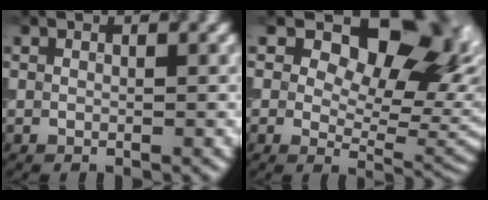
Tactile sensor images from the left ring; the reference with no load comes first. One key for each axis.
{"total": 11.6, "fx": 4.8, "fy": 6.8, "fz": 8.0, "tx": -0.090, "ty": 0.001, "tz": 0.074}